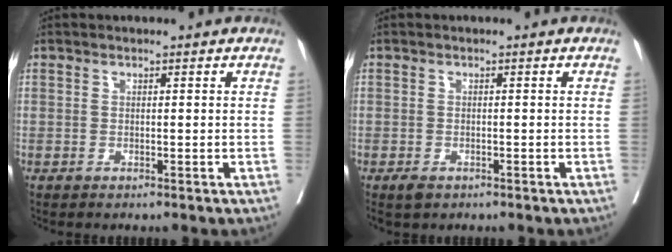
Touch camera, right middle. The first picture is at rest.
{"total": 1.6, "force": [-1.0, 0.9, 0.8], "torque": [-0.019, -0.002, -0.011]}